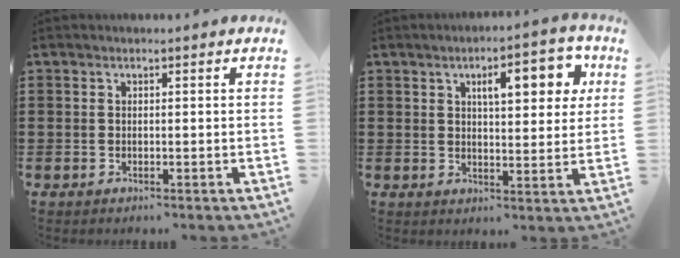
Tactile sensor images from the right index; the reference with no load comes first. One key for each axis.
{"total": 7.8, "fx": 3.3, "fy": 2.9, "fz": 6.4, "tx": -0.086, "ty": -0.007, "tz": 0.045}